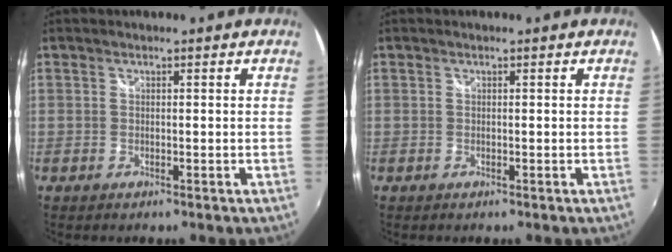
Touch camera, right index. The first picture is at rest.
{"total": 0.0}